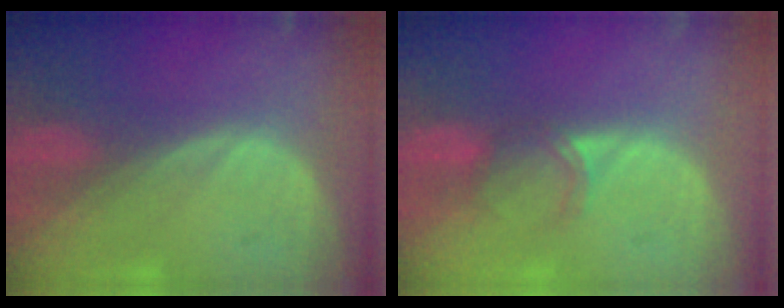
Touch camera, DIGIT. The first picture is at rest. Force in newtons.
{"total": 2.9, "press": 2.5, "slide": 1.5}